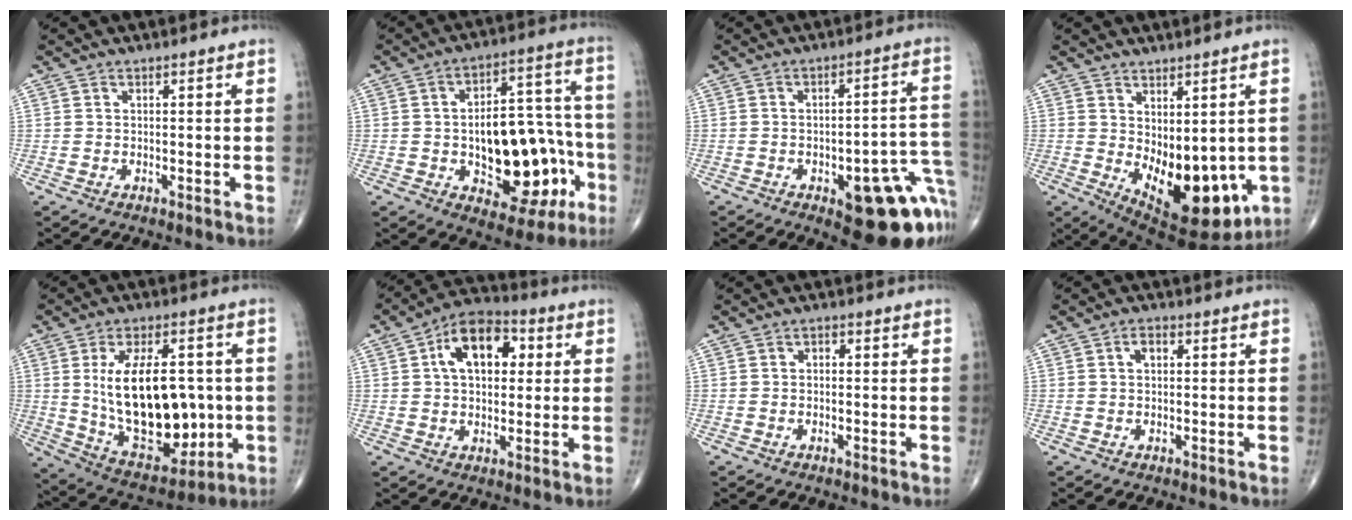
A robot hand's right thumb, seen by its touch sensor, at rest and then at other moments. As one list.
[{"total": 21.4, "force": [-4.9, 11.6, 17.3], "torque": [-0.207, 0.047, -0.051]}, {"total": 17.5, "force": [-7.5, 6.6, 14.4], "torque": [-0.102, 0.056, -0.077]}, {"total": 15.3, "force": [-2.1, 7.7, 13.1], "torque": [-0.168, -0.021, -0.002]}, {"total": 22.3, "force": [0.3, 12.4, 18.5], "torque": [-0.271, -0.006, 0.031]}, {"total": 13.4, "force": [3.3, 8.2, 10.0], "torque": [-0.134, 0.017, 0.044]}, {"total": 1.4, "force": [0.1, 1.0, 1.0], "torque": [-0.008, 0.008, -0.003]}, {"total": 4.2, "force": [0.9, 2.6, 3.2], "torque": [-0.050, 0.012, 0.011]}]